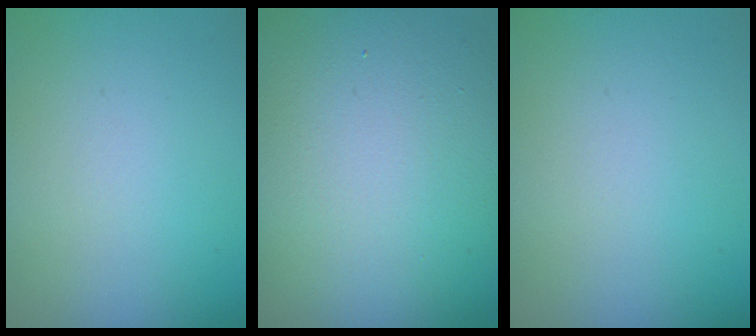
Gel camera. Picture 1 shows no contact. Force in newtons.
{"total": 16.9, "press": 16.8, "slide": 1.0}
{"total": 0.0}